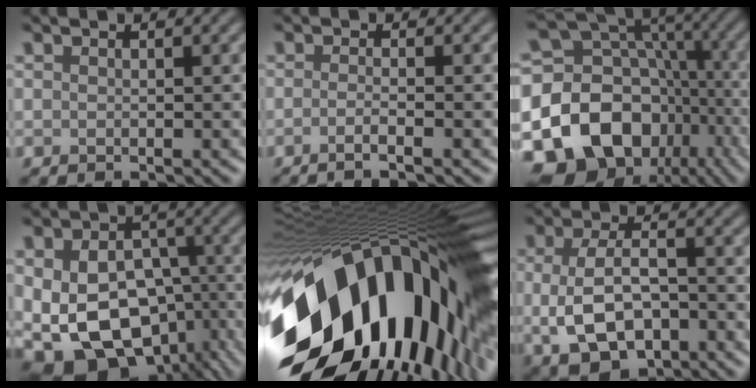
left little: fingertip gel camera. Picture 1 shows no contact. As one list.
[{"total": 2.3, "force": [-0.9, 0.7, 2.0], "torque": [-0.020, -0.003, -0.029]}, {"total": 18.6, "force": [-7.1, 14.5, 9.3], "torque": [-0.180, -0.007, -0.105]}, {"total": 15.0, "force": [-4.9, 10.0, 10.1], "torque": [-0.186, -0.030, -0.065]}, {"total": 19.2, "force": [-5.3, 10.6, 15.2], "torque": [-0.265, -0.020, -0.110]}, {"total": 7.2, "force": [-1.6, 4.1, 5.7], "torque": [-0.109, -0.011, -0.028]}]